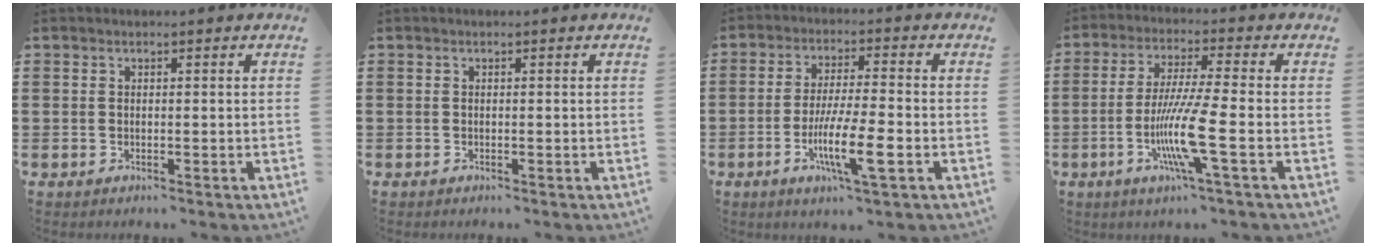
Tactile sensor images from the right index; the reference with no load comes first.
{"total": 0.0}
{"total": 9.3, "force": [-3.3, 1.5, 8.5], "torque": [-0.164, -0.012, -0.061]}
{"total": 10.2, "force": [-3.3, 0.3, 9.7], "torque": [-0.202, -0.022, -0.067]}